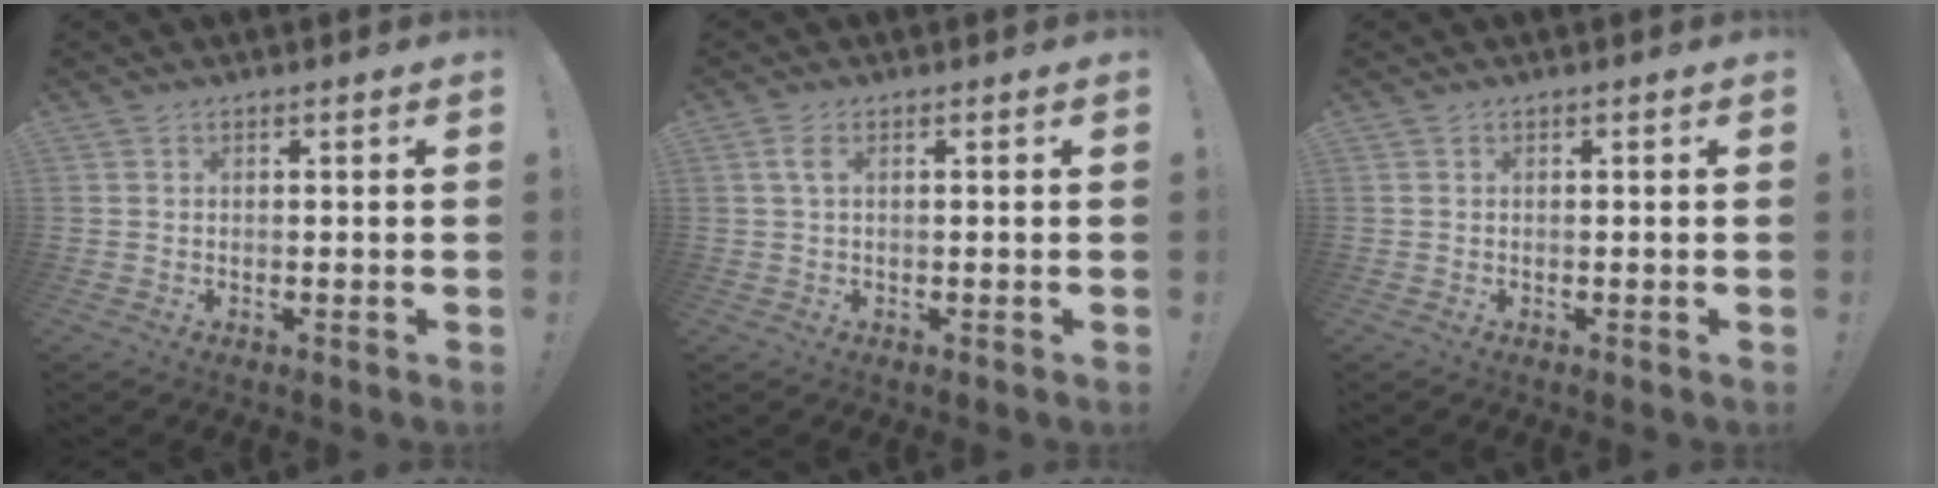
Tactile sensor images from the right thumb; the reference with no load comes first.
{"total": 2.4, "force": [0.7, 0.8, 2.2], "torque": [-0.037, 0.002, 0.010]}
{"total": 0.0}